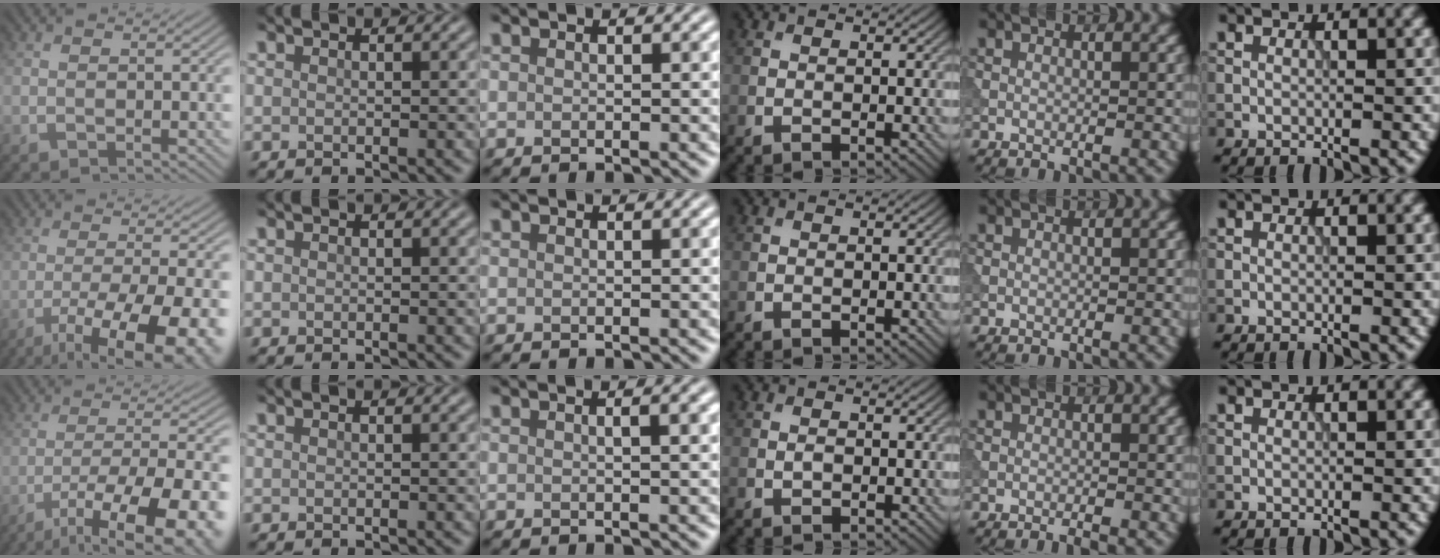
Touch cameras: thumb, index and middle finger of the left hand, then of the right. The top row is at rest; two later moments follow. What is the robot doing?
{"motion": "extract", "object": "tissue"}